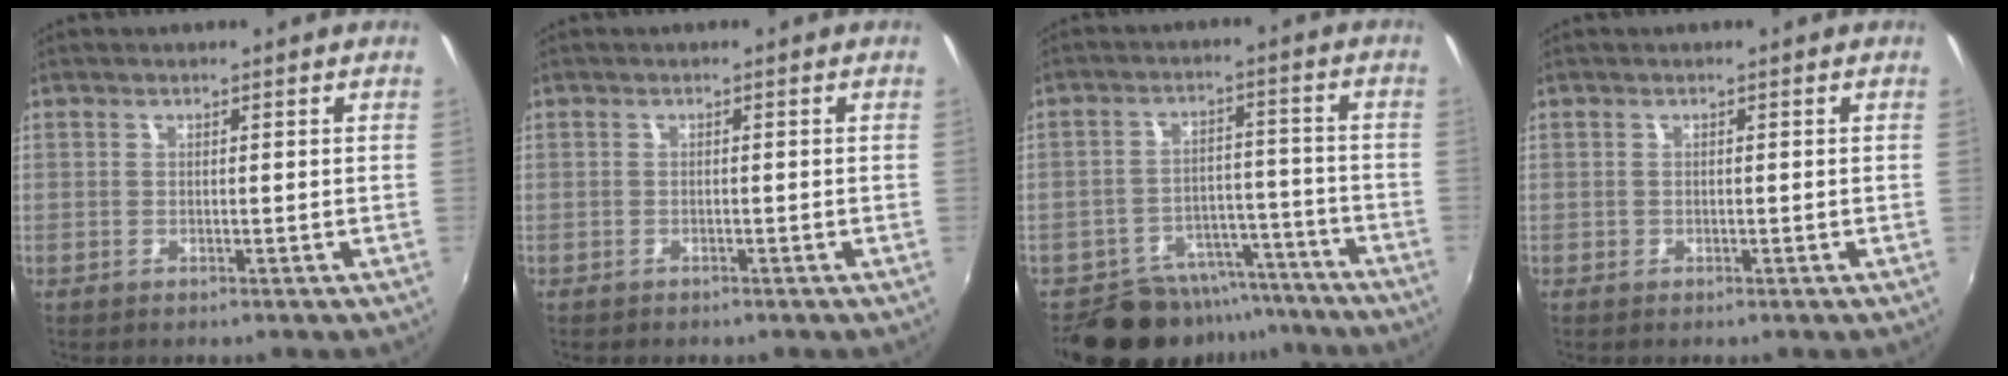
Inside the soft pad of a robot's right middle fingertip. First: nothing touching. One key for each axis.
{"total": 0.9, "fx": -0.8, "fy": 0.5, "fz": 0.1, "tx": -0.008, "ty": -0.002, "tz": -0.011}
{"total": 14.0, "fx": -11.5, "fy": 7.0, "fz": 4.0, "tx": -0.090, "ty": 0.026, "tz": -0.152}
{"total": 0.5, "fx": -0.2, "fy": 0.4, "fz": 0.0, "tx": 0.001, "ty": -0.003, "tz": -0.005}